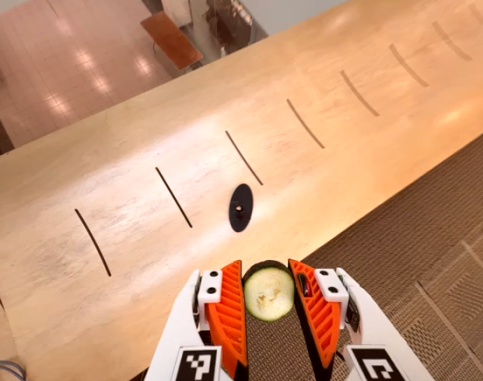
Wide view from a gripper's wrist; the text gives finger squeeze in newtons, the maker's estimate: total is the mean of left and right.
{"total": 8.4, "left": 8.6, "right": 8.3}